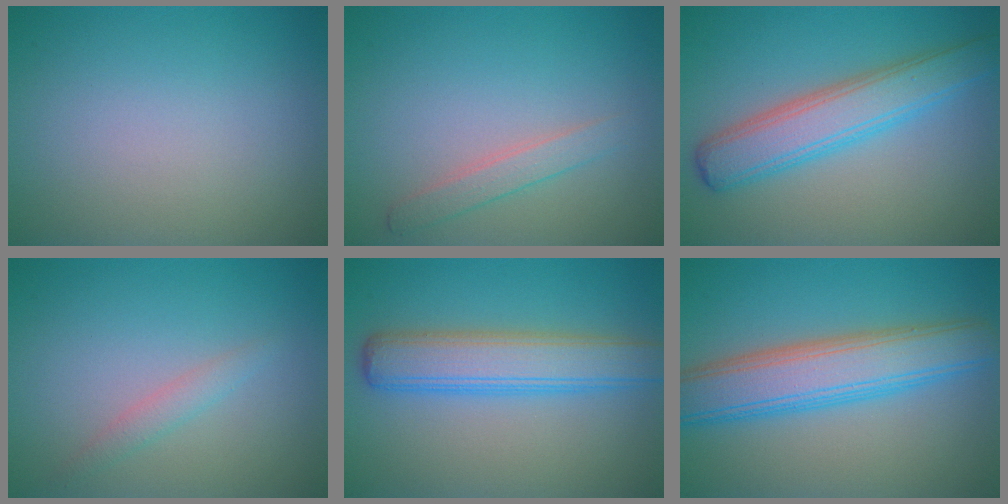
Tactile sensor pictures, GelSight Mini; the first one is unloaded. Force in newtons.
{"total": 1.7, "press": 1.7, "slide": 0.1}
{"total": 5.5, "press": 5.5, "slide": 0.1}
{"total": 2.0, "press": 2.0, "slide": 0.2}
{"total": 5.6, "press": 5.6, "slide": 0.1}
{"total": 7.1, "press": 7.1, "slide": 0.4}